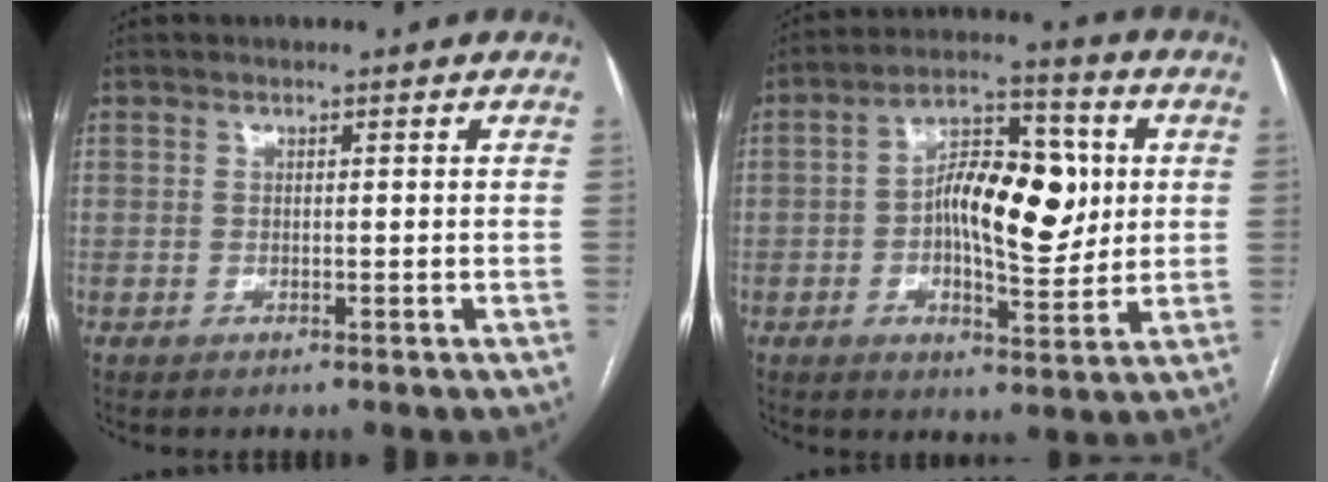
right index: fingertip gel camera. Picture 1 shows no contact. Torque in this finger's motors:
{"motor_torque": [0.89, -0.31, 0.62, 0.13]}